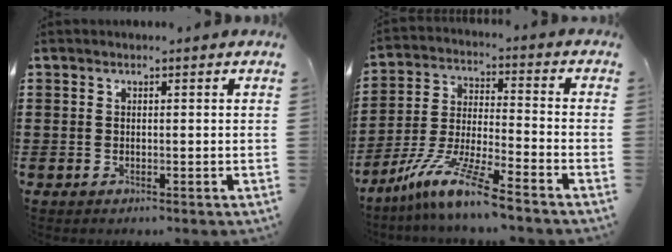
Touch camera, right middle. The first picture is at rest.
{"total": 10.3, "force": [-8.4, -0.5, 6.0], "torque": [-0.136, -0.009, -0.173]}